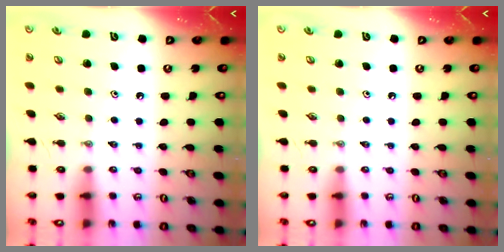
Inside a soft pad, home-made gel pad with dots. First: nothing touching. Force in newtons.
{"total": 0.0}